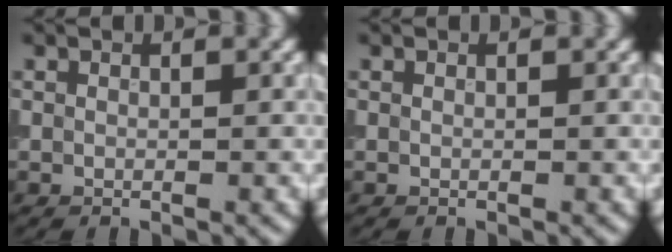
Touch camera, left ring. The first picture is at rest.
{"total": 0.0}